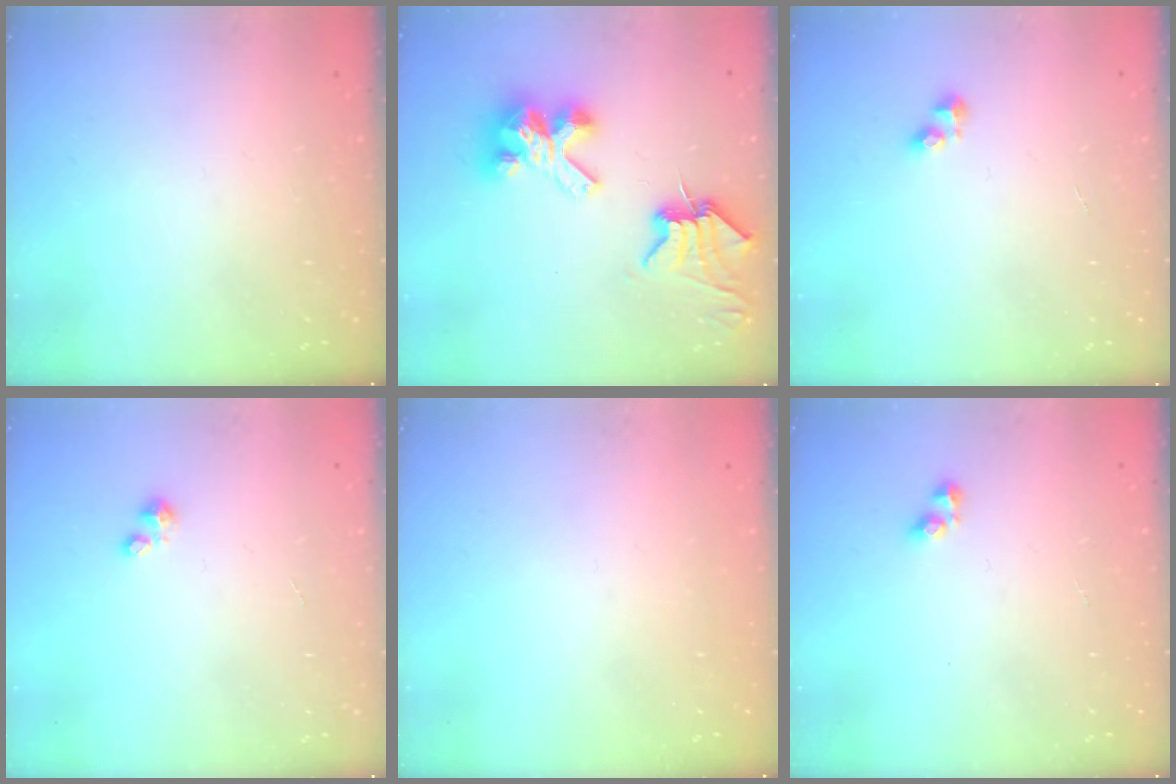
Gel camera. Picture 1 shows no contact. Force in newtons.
{"total": 10.2, "press": 10.1, "slide": 1.2}
{"total": 3.0, "press": 3.0, "slide": 0.4}
{"total": 1.4, "press": 1.4, "slide": 0.2}
{"total": 0.0}
{"total": 3.2, "press": 3.2, "slide": 0.4}